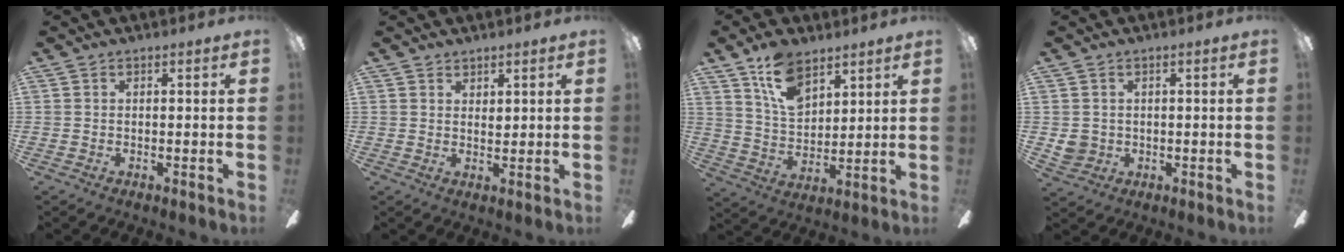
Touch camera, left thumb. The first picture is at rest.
{"total": 2.0, "force": [1.6, 1.0, 0.6], "torque": [-0.004, -0.004, 0.029]}
{"total": 12.4, "force": [7.8, 7.0, 6.6], "torque": [-0.119, -0.025, 0.147]}
{"total": 3.6, "force": [0.7, 3.4, 0.9], "torque": [-0.015, 0.004, 0.015]}